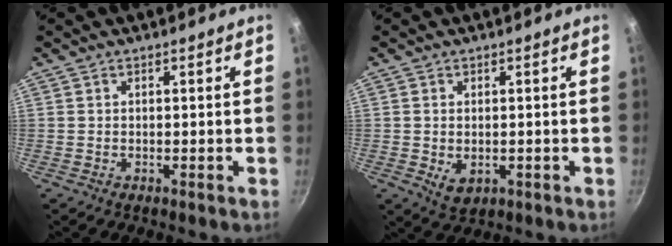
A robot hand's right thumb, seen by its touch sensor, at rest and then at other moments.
{"total": 4.1, "force": [-0.5, 2.7, 3.0], "torque": [-0.049, -0.011, -0.003]}